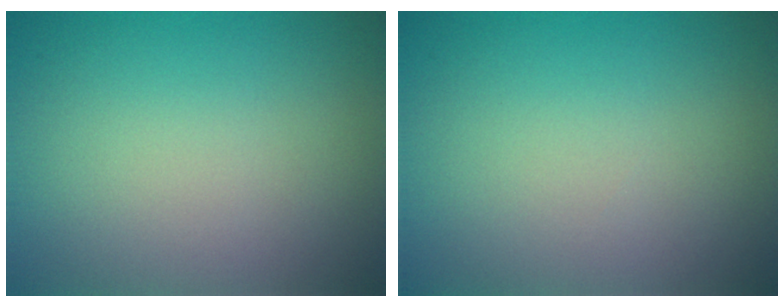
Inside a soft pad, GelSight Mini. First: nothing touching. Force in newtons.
{"total": 0.0}